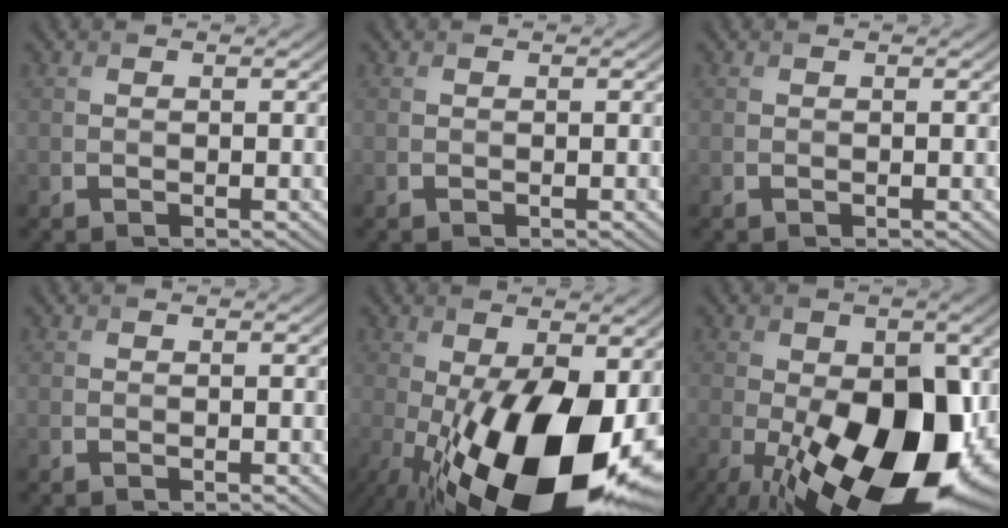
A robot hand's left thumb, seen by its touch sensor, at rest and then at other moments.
{"total": 0.0}
{"total": 0.0}
{"total": 0.0}
{"total": 20.0, "force": [-4.7, 9.5, 17.0], "torque": [-0.298, -0.049, -0.059]}
{"total": 19.3, "force": [-4.6, 10.4, 15.6], "torque": [-0.243, -0.055, -0.049]}